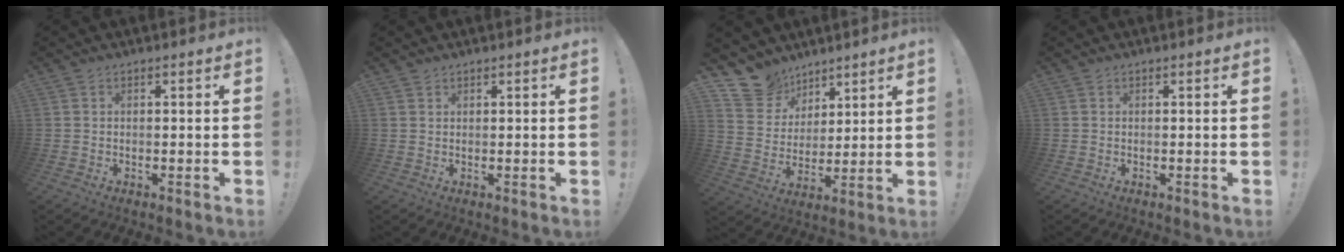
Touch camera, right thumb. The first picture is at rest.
{"total": 1.0, "force": [0.9, 0.5, 0.1], "torque": [-0.001, -0.001, 0.018]}
{"total": 13.8, "force": [10.1, 8.9, 3.5], "torque": [-0.080, -0.065, 0.198]}
{"total": 0.0}